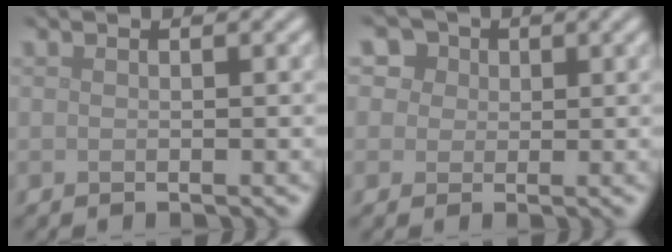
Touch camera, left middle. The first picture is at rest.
{"total": 6.3, "force": [3.2, 4.7, 2.6], "torque": [-0.054, 0.019, 0.034]}